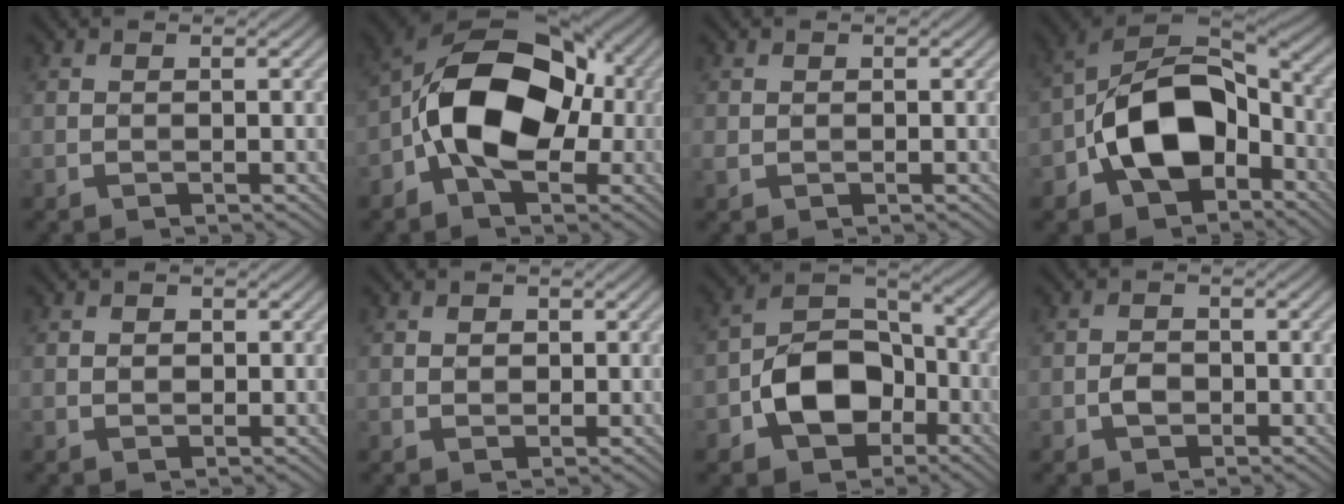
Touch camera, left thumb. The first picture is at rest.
{"total": 14.0, "force": [-2.3, 8.7, 10.7], "torque": [-0.174, 0.017, -0.061]}
{"total": 1.0, "force": [0.3, 0.9, 0.4], "torque": [-0.014, 0.000, 0.007]}
{"total": 14.3, "force": [-4.7, 9.0, 10.0], "torque": [-0.199, -0.008, -0.100]}
{"total": 1.0, "force": [0.2, 0.9, 0.5], "torque": [-0.012, -0.001, 0.001]}
{"total": 1.3, "force": [0.3, 1.1, 0.6], "torque": [-0.016, 0.000, 0.002]}
{"total": 9.9, "force": [-3.9, 6.8, 6.0], "torque": [-0.107, 0.000, -0.081]}
{"total": 2.0, "force": [-1.0, 1.4, 1.2], "torque": [-0.025, 0.000, -0.022]}